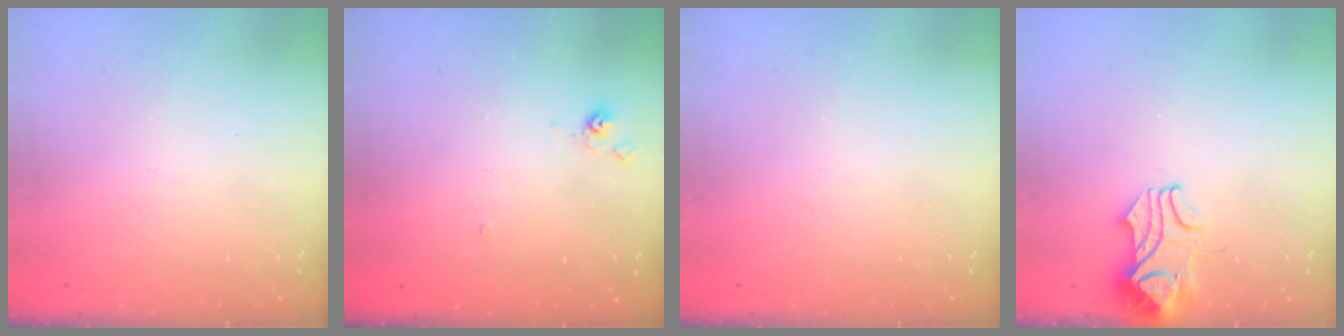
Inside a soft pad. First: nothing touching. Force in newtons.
{"total": 5.1, "press": 5.1, "slide": 0.3}
{"total": 0.0}
{"total": 3.7, "press": 3.6, "slide": 0.6}